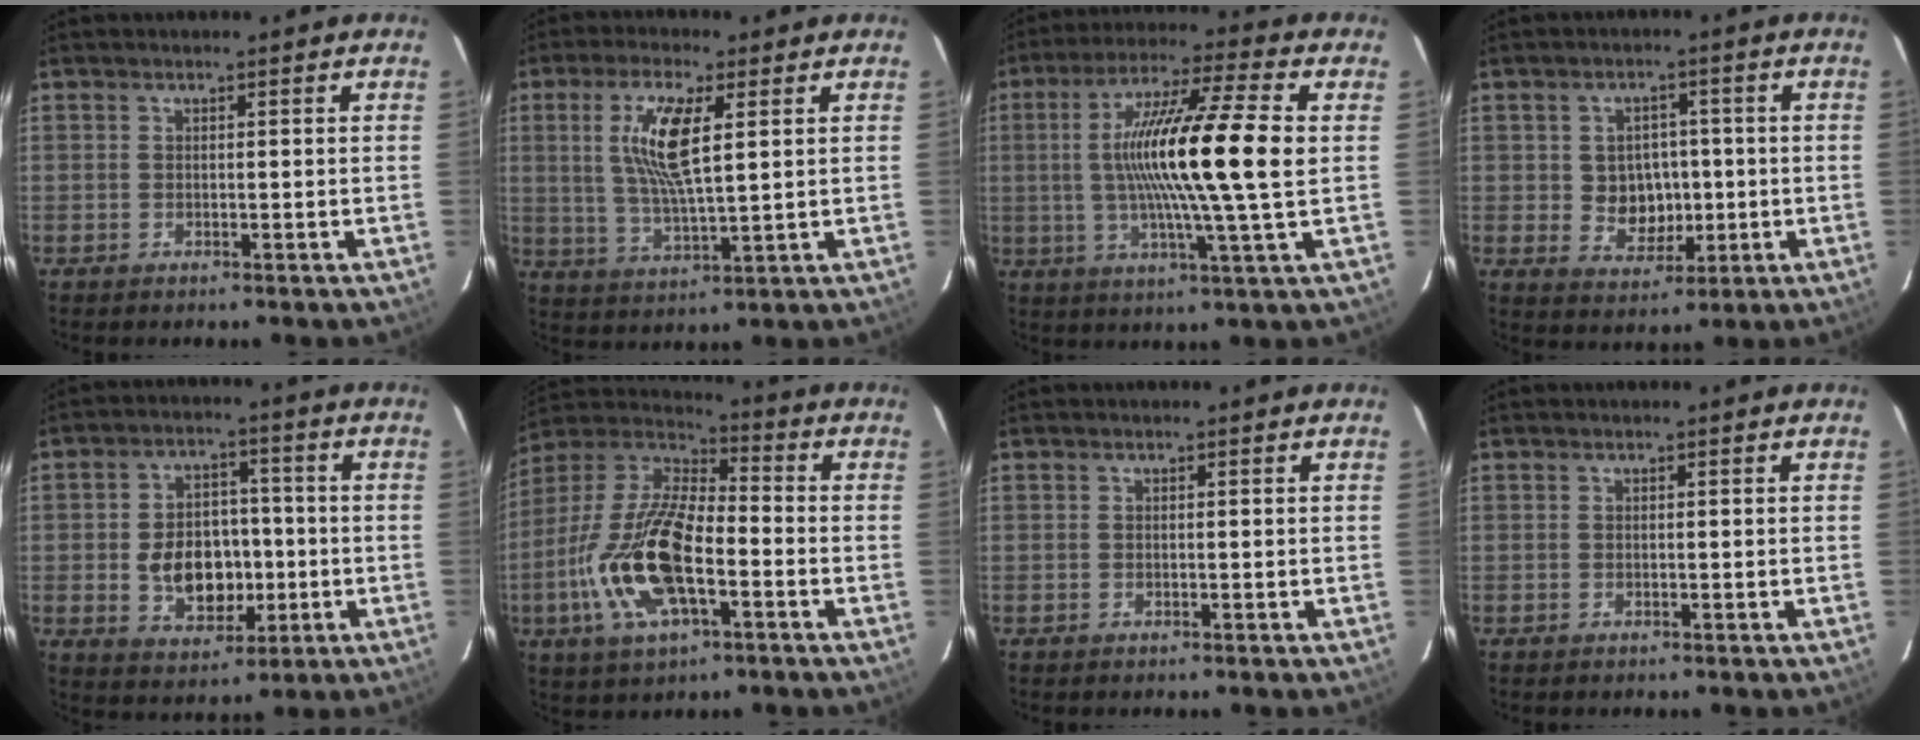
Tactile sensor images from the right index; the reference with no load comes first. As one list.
[{"total": 10.5, "force": [2.9, 2.5, 9.8], "torque": [-0.194, 0.001, 0.059]}, {"total": 17.7, "force": [1.3, 0.0, 17.7], "torque": [-0.308, 0.003, 0.016]}, {"total": 6.9, "force": [-0.3, 6.0, 3.4], "torque": [-0.068, 0.009, 0.010]}, {"total": 11.5, "force": [-1.8, 8.2, 7.9], "torque": [-0.158, 0.013, -0.013]}, {"total": 19.1, "force": [-5.9, 7.7, 16.4], "torque": [-0.348, -0.011, -0.115]}, {"total": 0.0}, {"total": 0.0}]